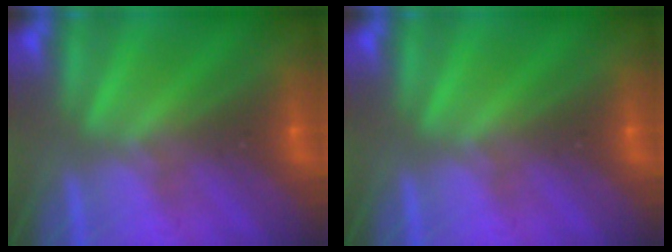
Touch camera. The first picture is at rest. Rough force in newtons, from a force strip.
{"total": 0.0}